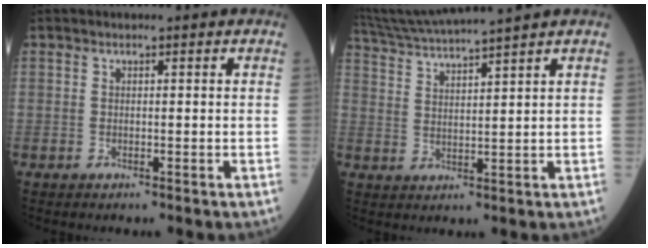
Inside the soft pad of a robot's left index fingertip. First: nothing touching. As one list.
[{"total": 11.2, "force": [10.0, -2.1, 4.5], "torque": [-0.088, 0.009, 0.171]}]